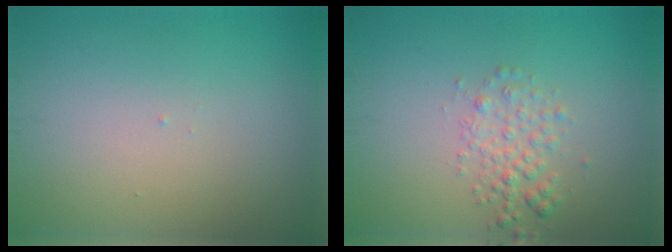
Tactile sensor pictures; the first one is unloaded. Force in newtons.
{"total": 2.2, "press": 2.2, "slide": 0.1}